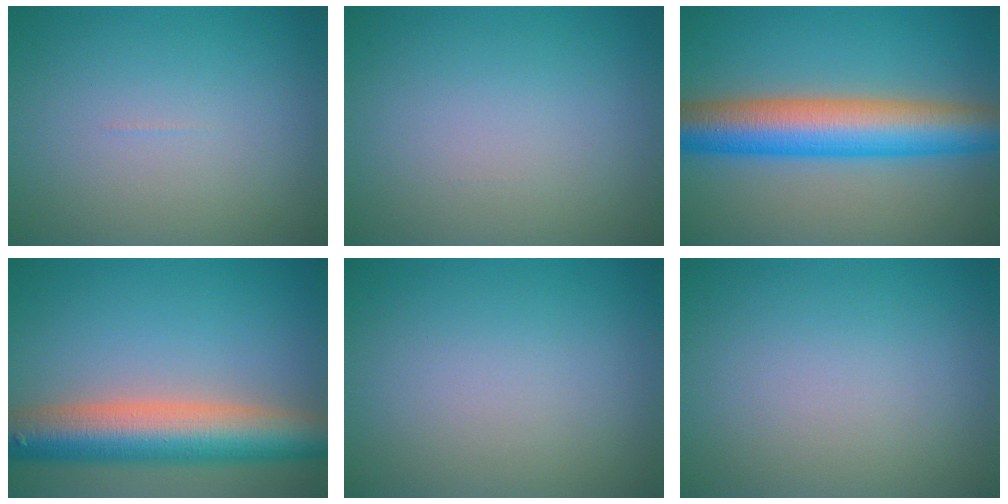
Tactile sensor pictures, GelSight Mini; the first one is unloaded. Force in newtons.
{"total": 0.0}
{"total": 9.6, "press": 9.6, "slide": 0.1}
{"total": 9.4, "press": 9.3, "slide": 0.6}
{"total": 0.0}
{"total": 0.0}